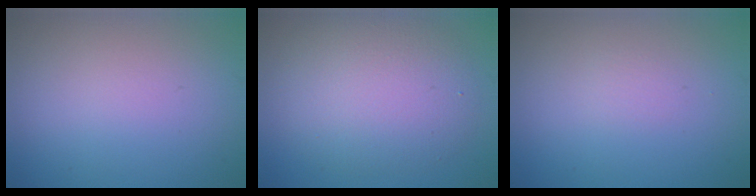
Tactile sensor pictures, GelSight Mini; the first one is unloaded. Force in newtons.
{"total": 6.3, "press": 6.3, "slide": 0.3}
{"total": 0.5, "press": 0.5, "slide": 0.0}